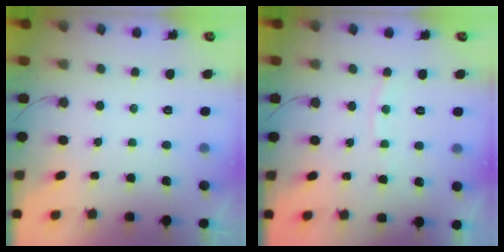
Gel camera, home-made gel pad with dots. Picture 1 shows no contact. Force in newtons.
{"total": 3.0, "press": 2.9, "slide": 0.4}